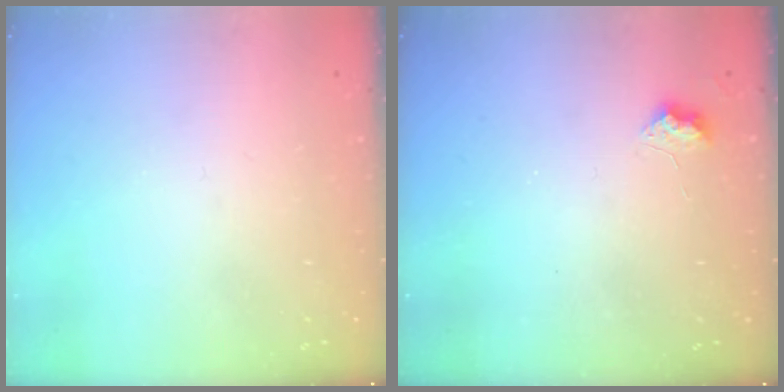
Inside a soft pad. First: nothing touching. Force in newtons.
{"total": 5.9, "press": 5.9, "slide": 0.7}